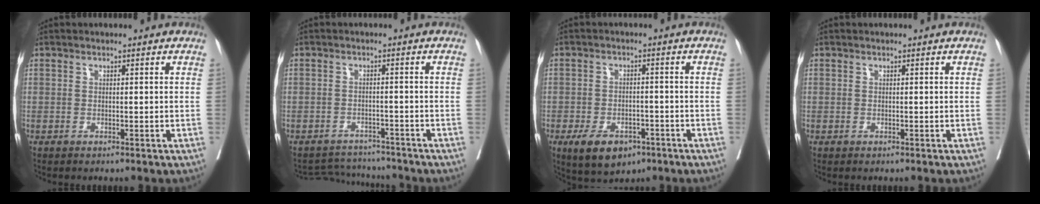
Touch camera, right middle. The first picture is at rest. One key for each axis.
{"total": 5.1, "fx": -5.0, "fy": 0.6, "fz": -0.8, "tx": 0.011, "ty": 0.009, "tz": -0.078}
{"total": 8.1, "fx": -4.8, "fy": 4.5, "fz": 4.7, "tx": -0.074, "ty": -0.002, "tz": -0.071}
{"total": 0.0}